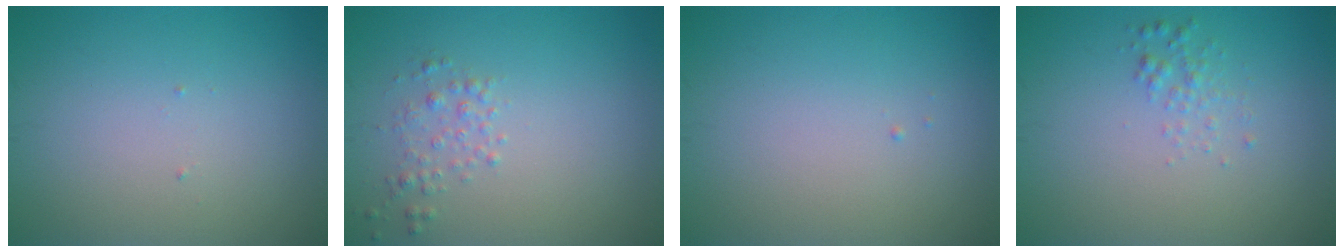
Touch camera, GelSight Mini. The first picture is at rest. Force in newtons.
{"total": 1.4, "press": 1.4, "slide": 0.0}
{"total": 0.0}
{"total": 1.2, "press": 1.2, "slide": 0.0}